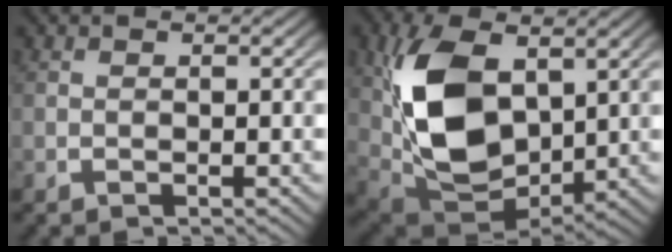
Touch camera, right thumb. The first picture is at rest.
{"total": 12.1, "force": [0.5, 7.5, 9.4], "torque": [-0.232, -0.045, 0.033]}